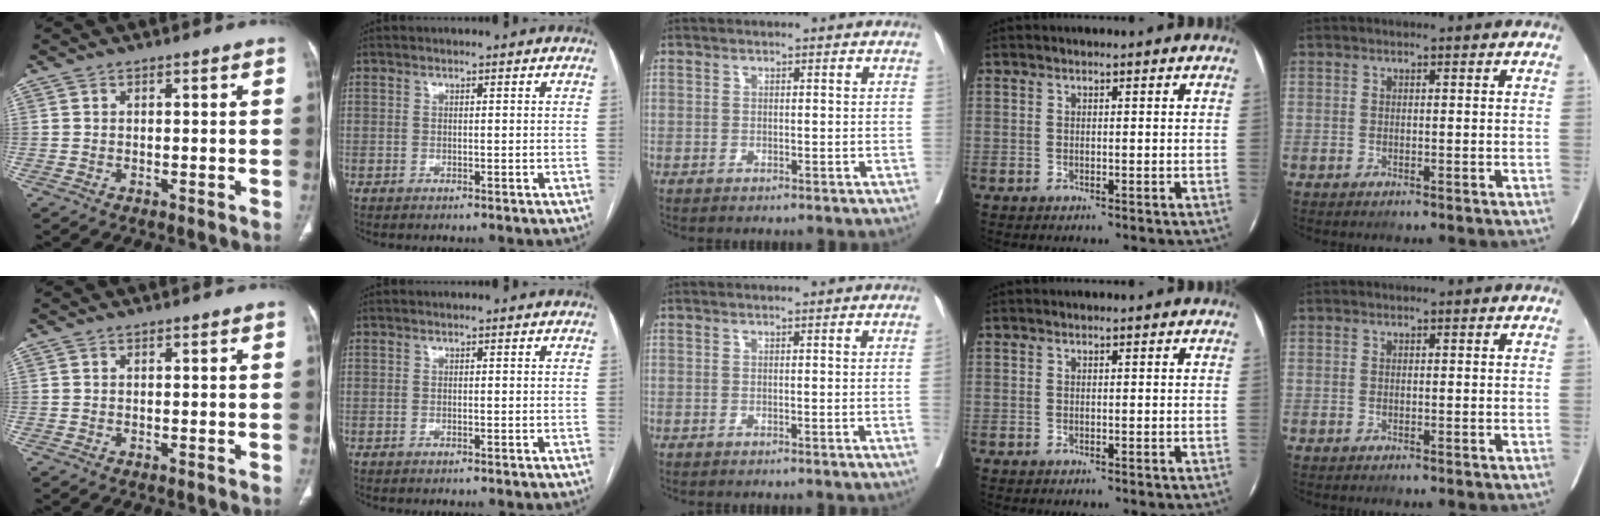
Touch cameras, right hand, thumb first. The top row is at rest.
{"middle": {"total": 1.0, "force": [-0.1, -0.4, 0.9], "torque": [-0.009, 0.000, 0.000]}}